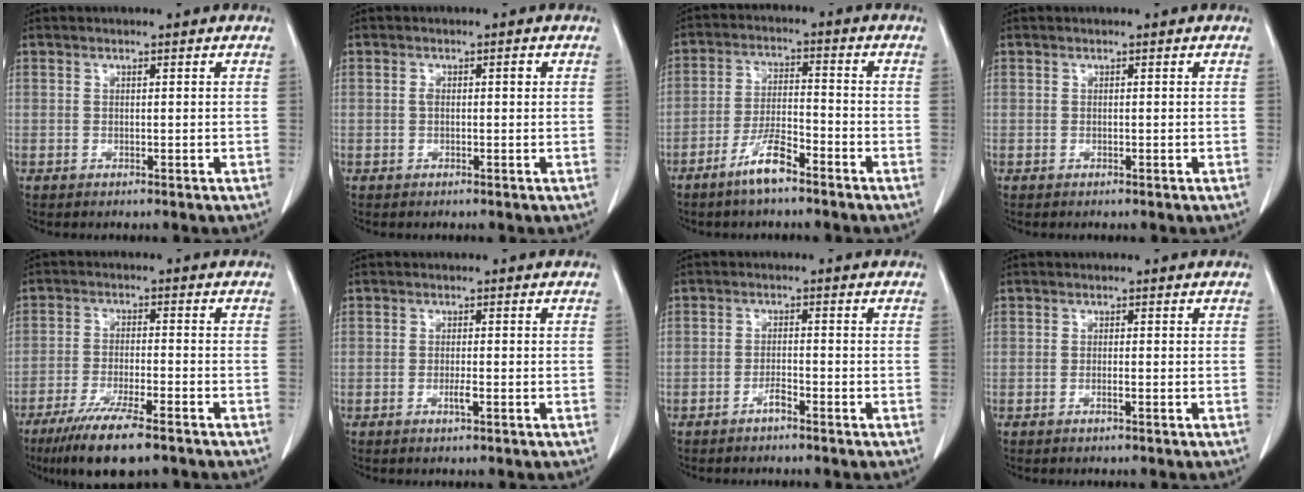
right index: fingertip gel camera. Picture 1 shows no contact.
{"total": 1.5, "force": [0.3, 0.6, 1.3], "torque": [-0.026, 0.008, 0.009]}
{"total": 6.5, "force": [-4.5, 1.1, 4.5], "torque": [-0.090, -0.003, -0.086]}
{"total": 0.0}
{"total": 10.6, "force": [-7.6, 1.3, 7.2], "torque": [-0.124, -0.026, -0.122]}
{"total": 1.3, "force": [-0.5, 0.1, 1.3], "torque": [-0.025, -0.001, -0.006]}
{"total": 1.6, "force": [-1.3, 0.1, 1.1], "torque": [-0.016, 0.002, -0.021]}
{"total": 0.6, "force": [-0.2, -0.1, 0.6], "torque": [-0.011, 0.000, -0.001]}